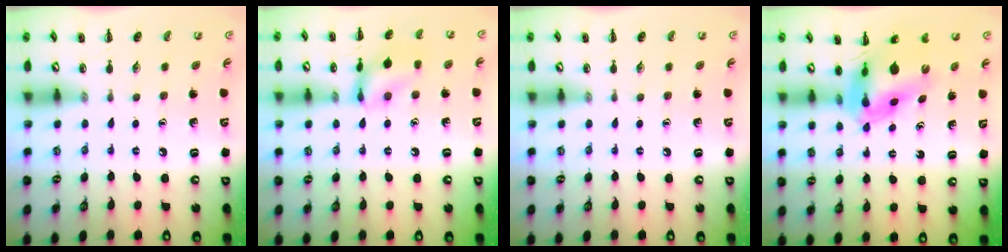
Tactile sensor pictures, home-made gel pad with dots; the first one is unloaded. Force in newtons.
{"total": 12.3, "press": 12.2, "slide": 1.0}
{"total": 0.0}
{"total": 8.7, "press": 8.2, "slide": 2.9}